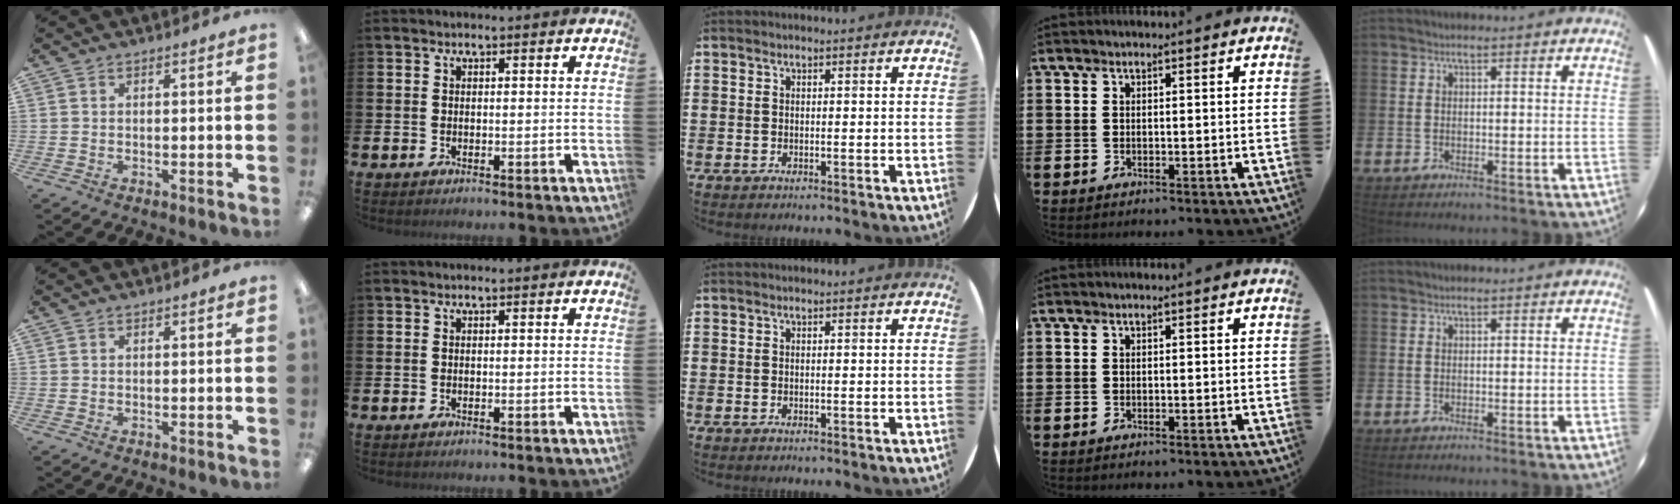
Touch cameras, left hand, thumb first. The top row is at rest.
{}